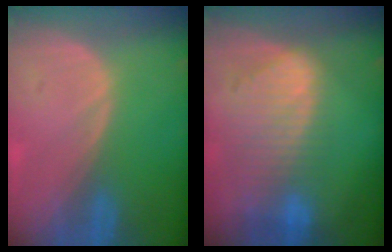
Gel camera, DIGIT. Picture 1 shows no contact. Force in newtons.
{"total": 9.3, "press": 8.1, "slide": 4.4}